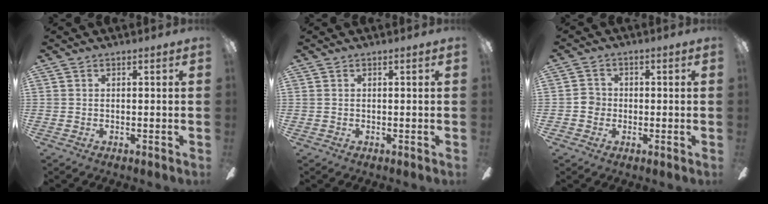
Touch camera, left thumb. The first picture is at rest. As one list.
[{"total": 0.0}, {"total": 3.2, "force": [-0.8, 3.0, 0.9], "torque": [-0.010, 0.004, -0.017]}]